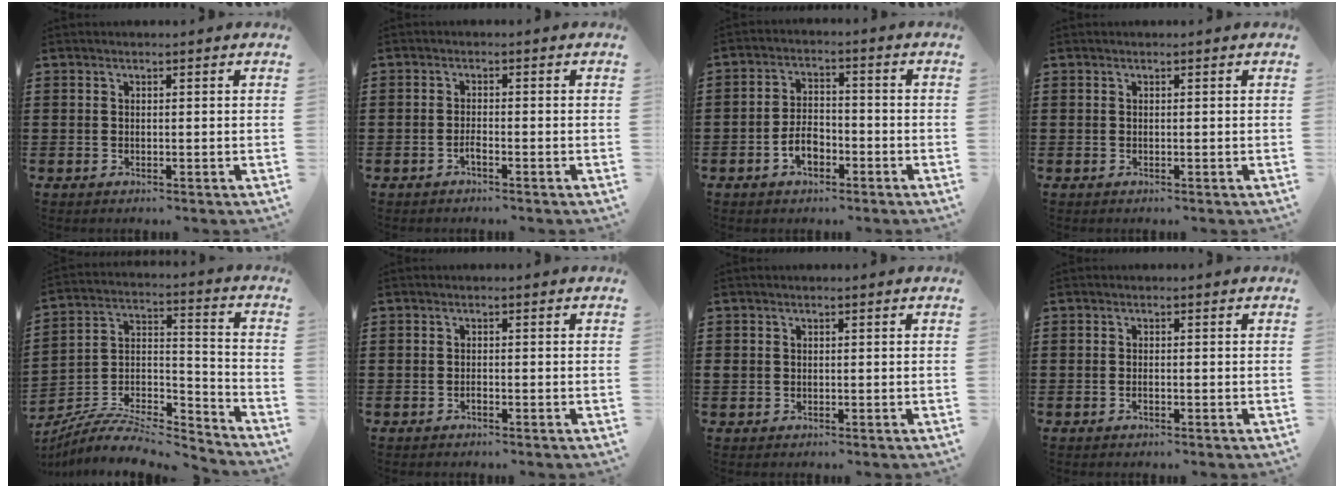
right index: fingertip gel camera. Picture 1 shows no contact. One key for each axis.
{"total": 1.3, "fx": -1.0, "fy": 0.3, "fz": 0.8, "tx": -0.019, "ty": -0.004, "tz": -0.018}
{"total": 4.6, "fx": -2.2, "fy": 2.6, "fz": 3.1, "tx": -0.061, "ty": 0.005, "tz": -0.042}
{"total": 0.0}
{"total": 7.5, "fx": -6.7, "fy": 2.1, "fz": 2.6, "tx": -0.053, "ty": 0.002, "tz": -0.132}
{"total": 0.7, "fx": -0.6, "fy": 0.2, "fz": 0.3, "tx": -0.008, "ty": -0.001, "tz": -0.011}
{"total": 0.9, "fx": 0.0, "fy": 0.9, "fz": 0.3, "tx": -0.007, "ty": 0.006, "tz": -0.002}
{"total": 0.8, "fx": -0.5, "fy": 0.2, "fz": 0.6, "tx": -0.014, "ty": -0.005, "tz": -0.007}